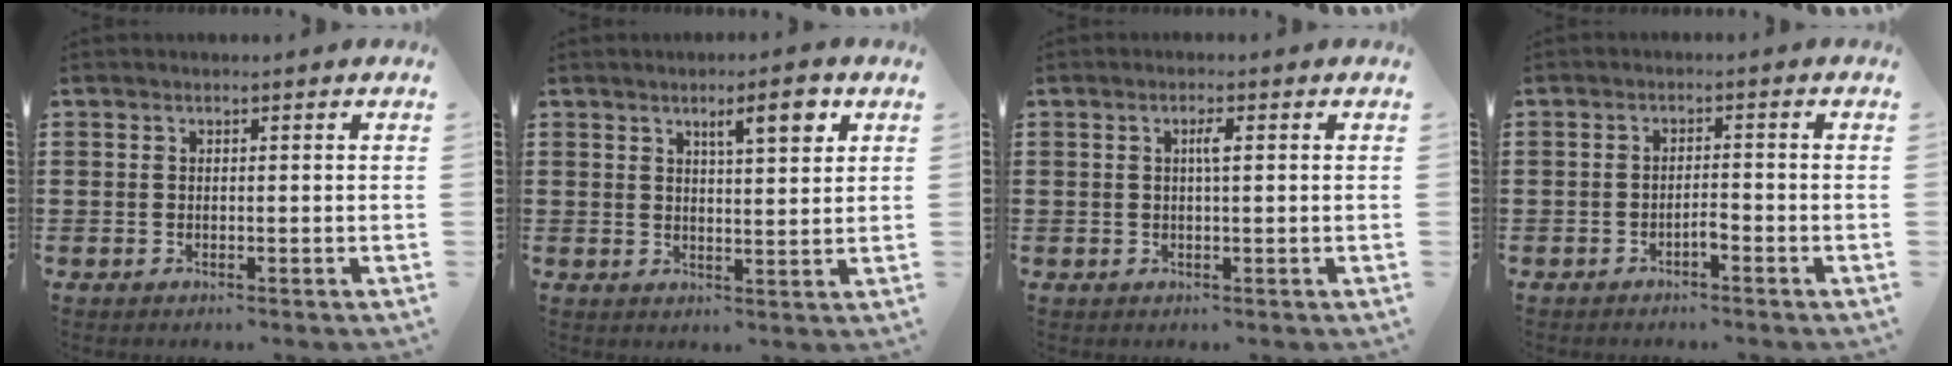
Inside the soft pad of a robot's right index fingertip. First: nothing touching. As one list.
[{"total": 5.3, "force": [2.9, 1.0, 4.3], "torque": [-0.067, -0.001, 0.042]}, {"total": 1.7, "force": [0.3, 0.2, 1.6], "torque": [-0.033, 0.001, 0.003]}, {"total": 1.8, "force": [-1.3, 0.3, 1.3], "torque": [-0.027, -0.001, -0.023]}]